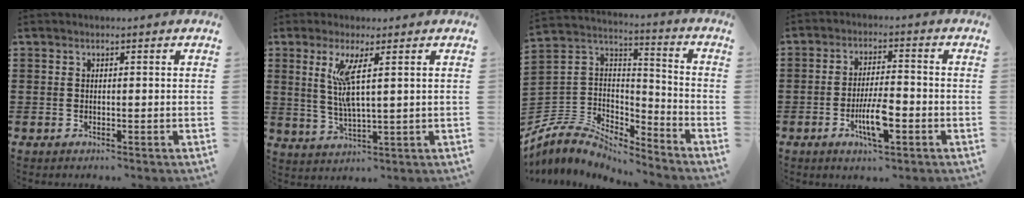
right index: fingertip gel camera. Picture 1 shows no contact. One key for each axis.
{"total": 6.0, "fx": 2.0, "fy": 0.8, "fz": 5.6, "tx": -0.122, "ty": -0.005, "tz": 0.029}
{"total": 6.4, "fx": -5.3, "fy": 3.3, "fz": 1.6, "tx": -0.062, "ty": -0.003, "tz": -0.110}
{"total": 7.0, "fx": -2.6, "fy": 2.0, "fz": 6.2, "tx": -0.128, "ty": -0.008, "tz": -0.049}